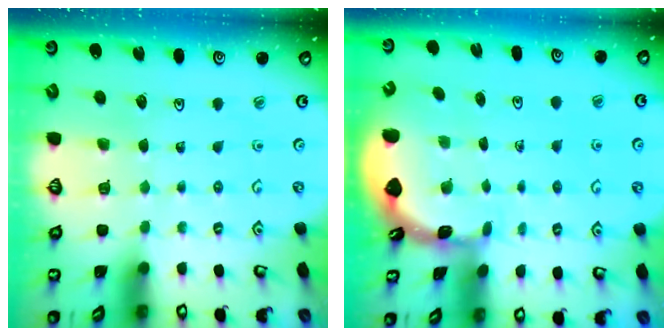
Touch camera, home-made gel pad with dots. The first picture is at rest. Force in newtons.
{"total": 1.7, "press": 1.7, "slide": 0.1}